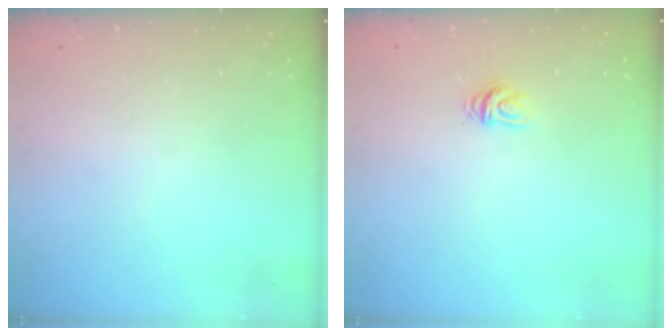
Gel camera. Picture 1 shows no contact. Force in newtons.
{"total": 4.7, "press": 4.7, "slide": 0.4}